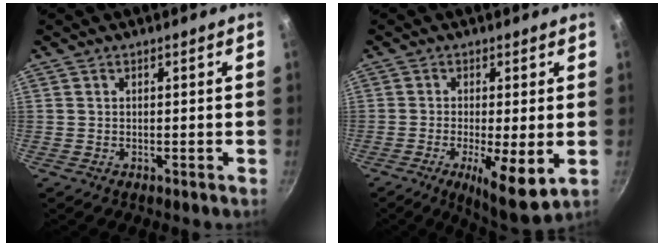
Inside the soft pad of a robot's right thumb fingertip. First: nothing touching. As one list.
[{"total": 9.3, "force": [-2.1, 2.1, 8.8], "torque": [-0.142, -0.012, -0.026]}]